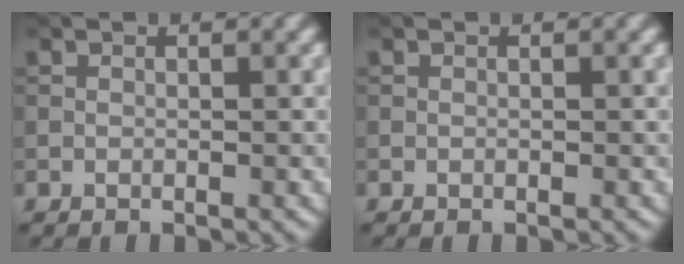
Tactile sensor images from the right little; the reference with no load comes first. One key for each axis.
{"total": 0.0}